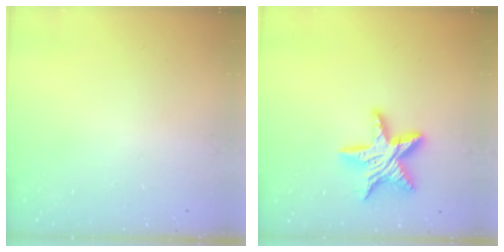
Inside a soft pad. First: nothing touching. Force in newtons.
{"total": 15.1, "press": 15.0, "slide": 0.9}